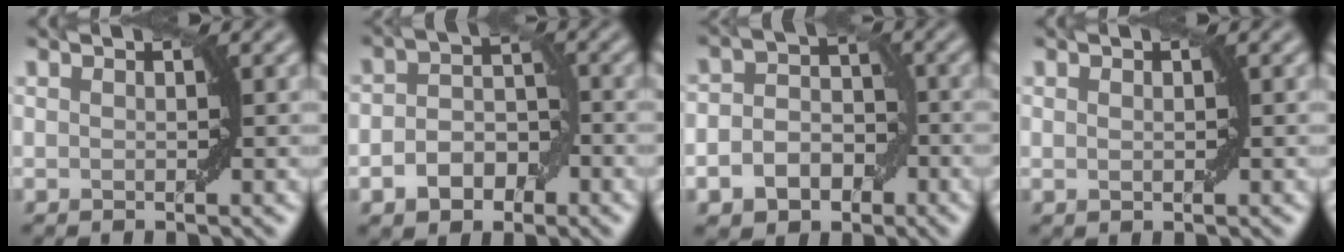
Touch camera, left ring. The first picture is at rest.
{"total": 3.9, "force": [-1.5, 2.6, 2.5], "torque": [-0.039, 0.005, -0.028]}
{"total": 5.4, "force": [-2.1, 4.2, 2.7], "torque": [-0.016, -0.005, -0.039]}
{"total": 0.6, "force": [0.1, 0.3, 0.5], "torque": [-0.007, 0.002, 0.004]}